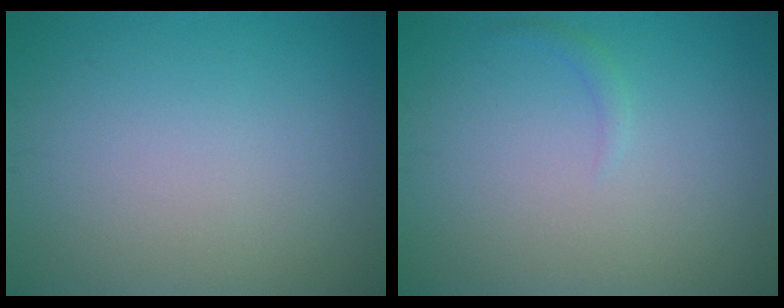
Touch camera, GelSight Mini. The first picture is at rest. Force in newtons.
{"total": 0.7, "press": 0.7, "slide": 0.1}